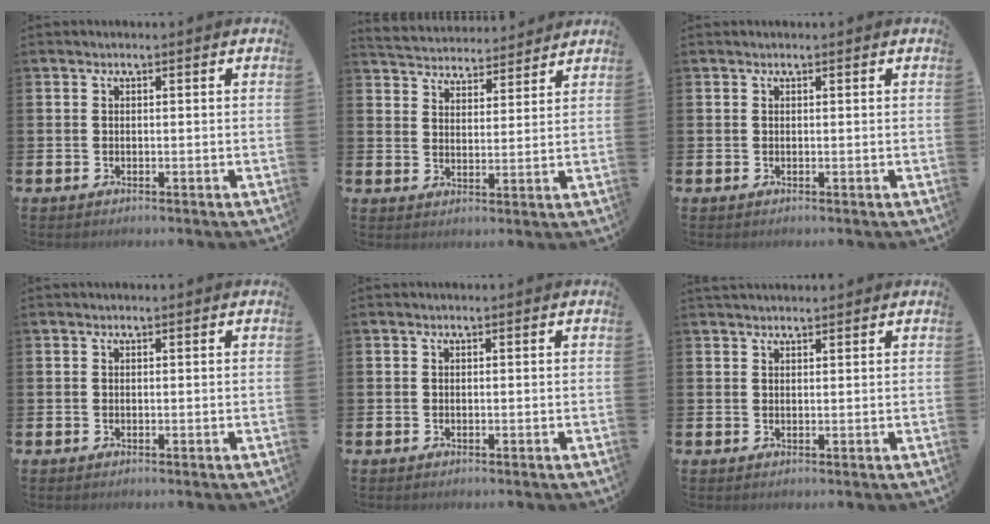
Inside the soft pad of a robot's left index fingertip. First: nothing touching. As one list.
[{"total": 4.8, "force": [4.7, 0.9, -0.3], "torque": [-0.020, -0.033, 0.084]}, {"total": 0.0}, {"total": 0.0}, {"total": 0.0}, {"total": 1.5, "force": [1.5, 0.3, 0.2], "torque": [0.003, -0.004, 0.025]}]